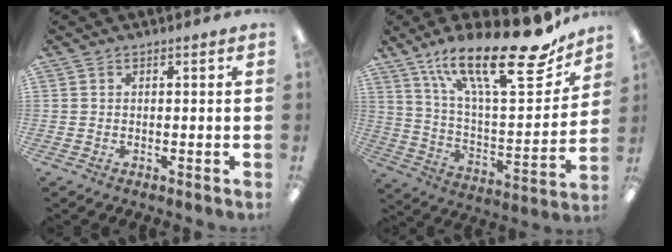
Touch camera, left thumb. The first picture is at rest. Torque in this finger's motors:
{"motor_torque": [0.53, 0.37, 1.42, -1.35, 0.39]}